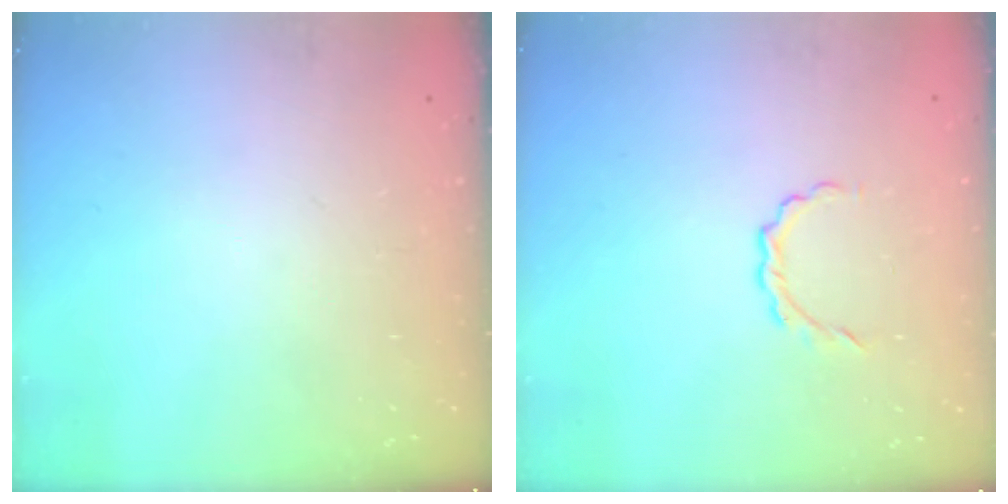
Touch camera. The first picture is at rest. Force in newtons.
{"total": 3.0, "press": 2.8, "slide": 0.9}